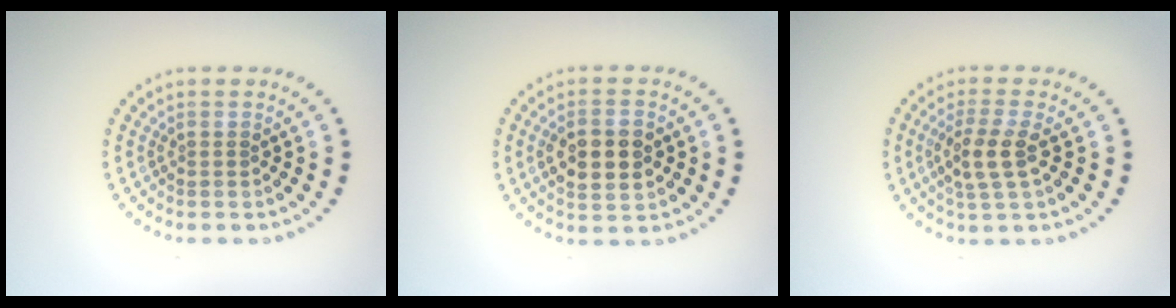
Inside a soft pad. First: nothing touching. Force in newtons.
{"total": 4.5, "press": 4.5, "slide": 0.3}
{"total": 3.2, "press": 2.9, "slide": 1.4}